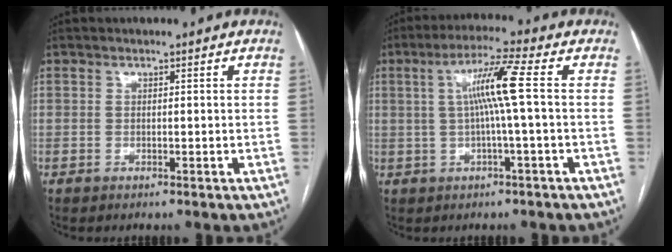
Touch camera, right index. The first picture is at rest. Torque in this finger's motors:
{"motor_torque": [0.95, 0.31, 0.26, 0.15]}